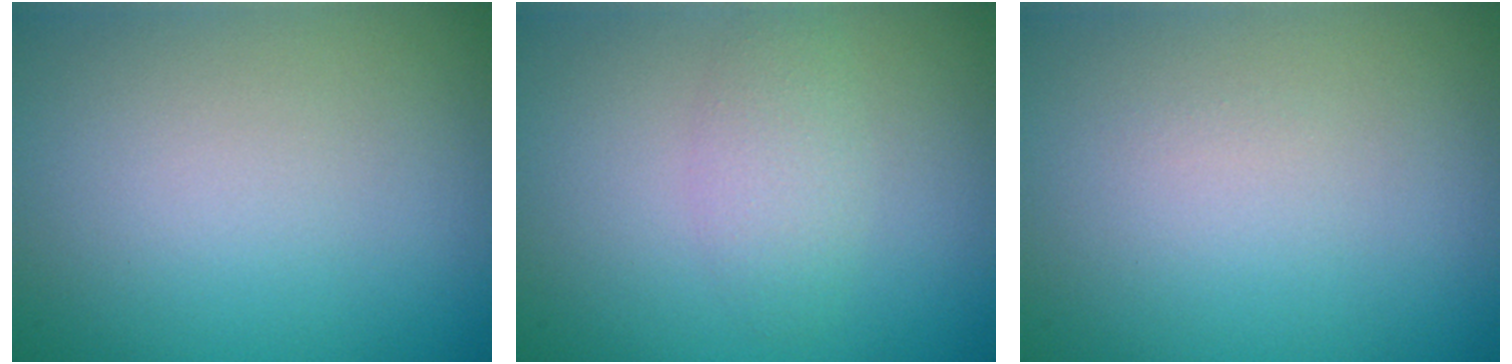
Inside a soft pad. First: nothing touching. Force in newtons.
{"total": 2.0, "press": 2.0, "slide": 0.2}
{"total": 0.0}